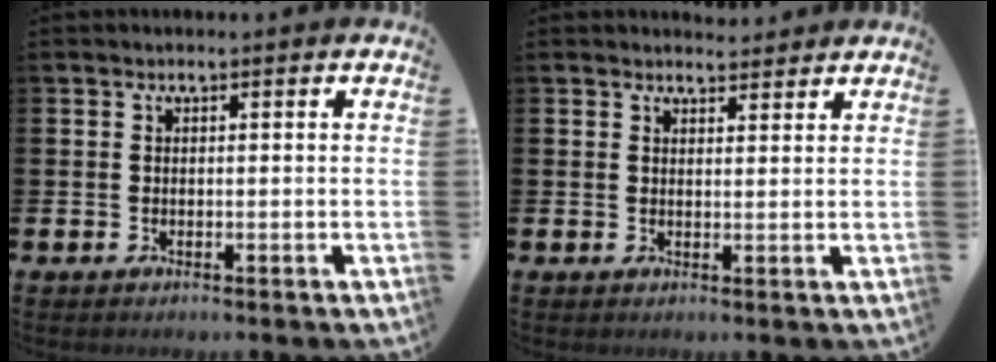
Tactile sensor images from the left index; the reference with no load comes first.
{"total": 2.7, "force": [2.6, 0.5, -0.2], "torque": [0.008, -0.016, 0.046]}